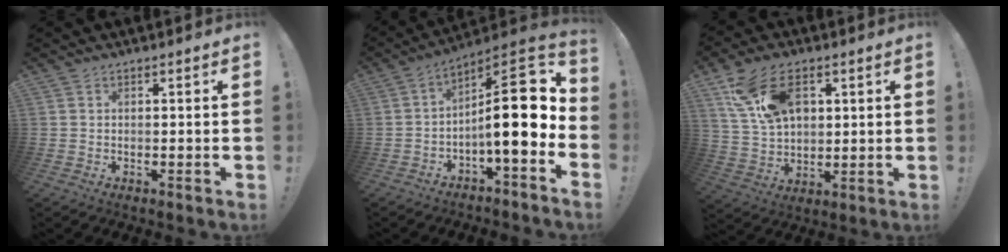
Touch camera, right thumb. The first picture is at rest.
{"total": 16.2, "force": [0.0, 4.6, 15.6], "torque": [-0.222, 0.001, -0.001]}
{"total": 15.6, "force": [6.8, 10.0, 9.8], "torque": [-0.177, -0.016, 0.129]}